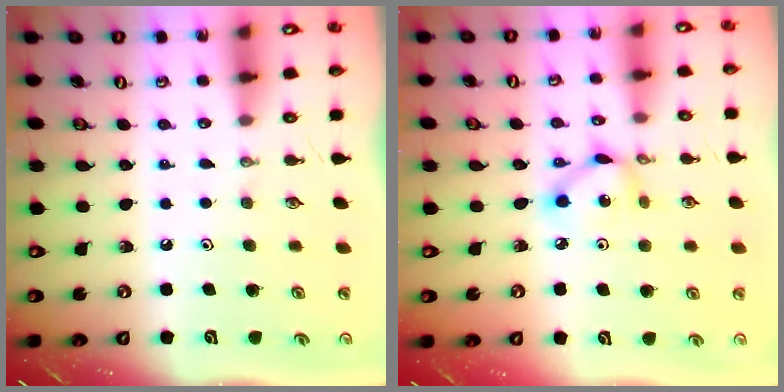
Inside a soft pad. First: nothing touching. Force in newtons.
{"total": 6.2, "press": 6.2, "slide": 0.2}